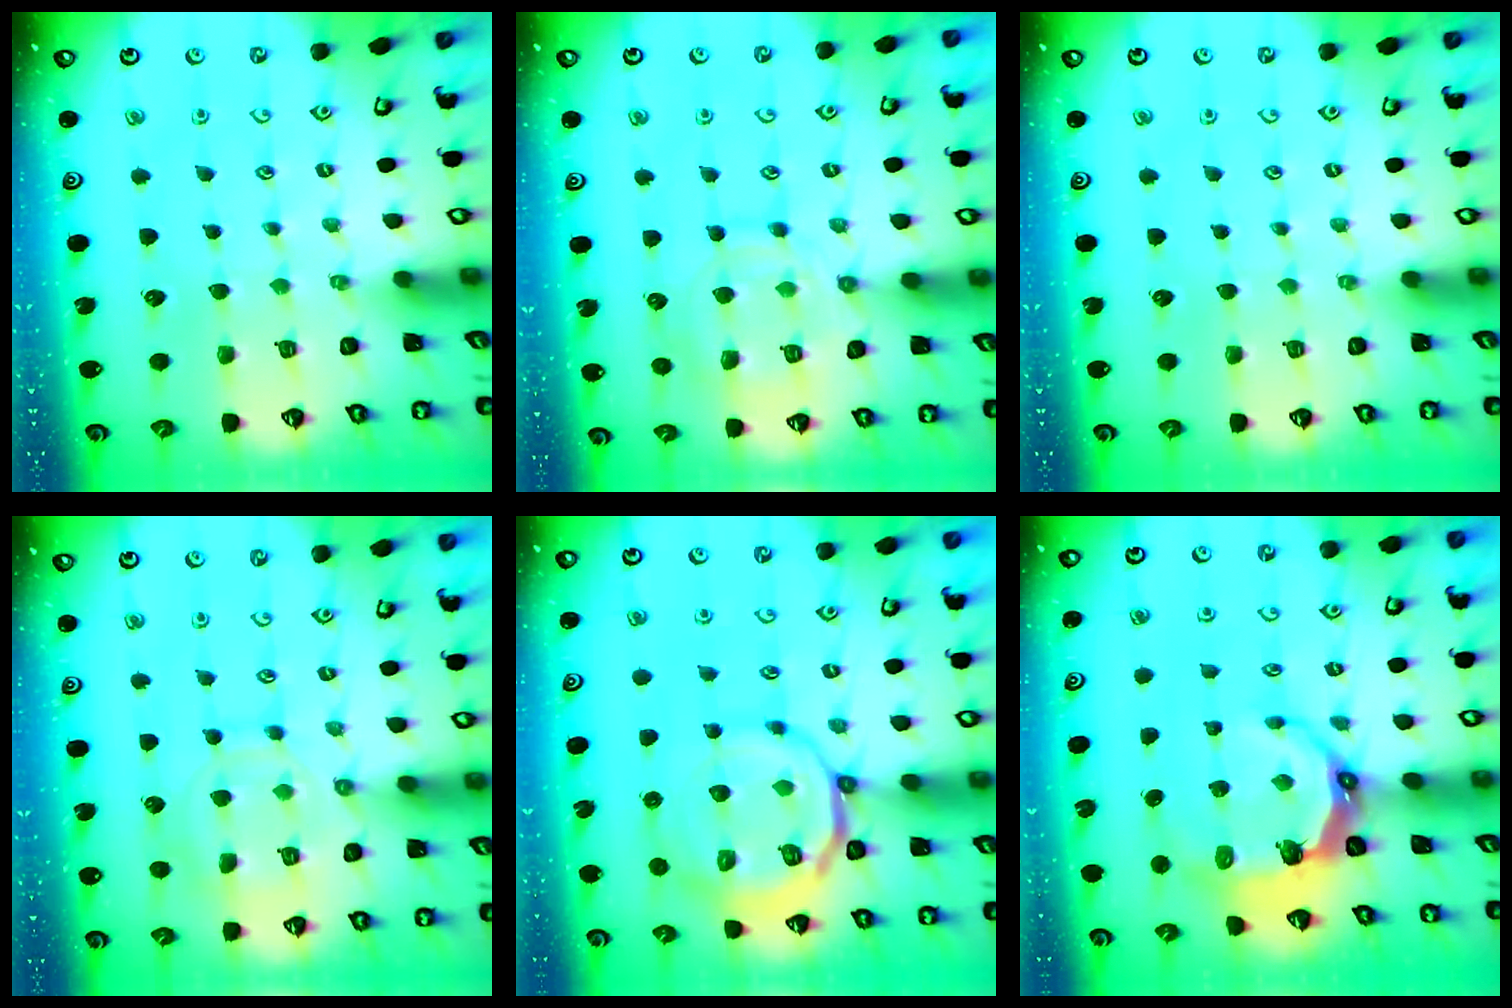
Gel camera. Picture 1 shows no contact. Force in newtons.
{"total": 13.6, "press": 13.5, "slide": 1.2}
{"total": 0.0}
{"total": 10.5, "press": 10.4, "slide": 1.0}
{"total": 12.6, "press": 12.4, "slide": 2.4}
{"total": 7.3, "press": 5.9, "slide": 4.3}